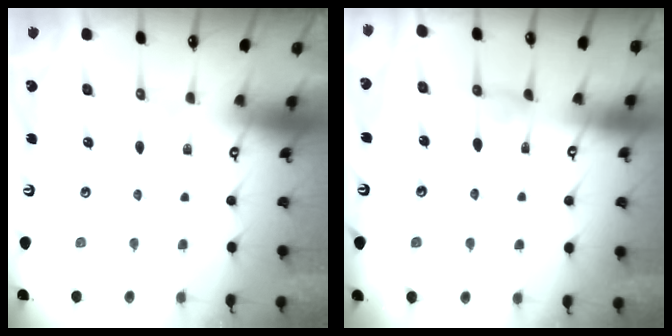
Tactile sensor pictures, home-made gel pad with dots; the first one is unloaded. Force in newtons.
{"total": 0.0}